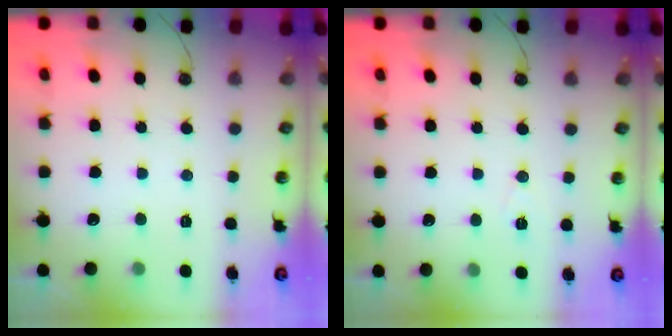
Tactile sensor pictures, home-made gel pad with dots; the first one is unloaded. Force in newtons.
{"total": 5.6, "press": 3.3, "slide": 4.6}